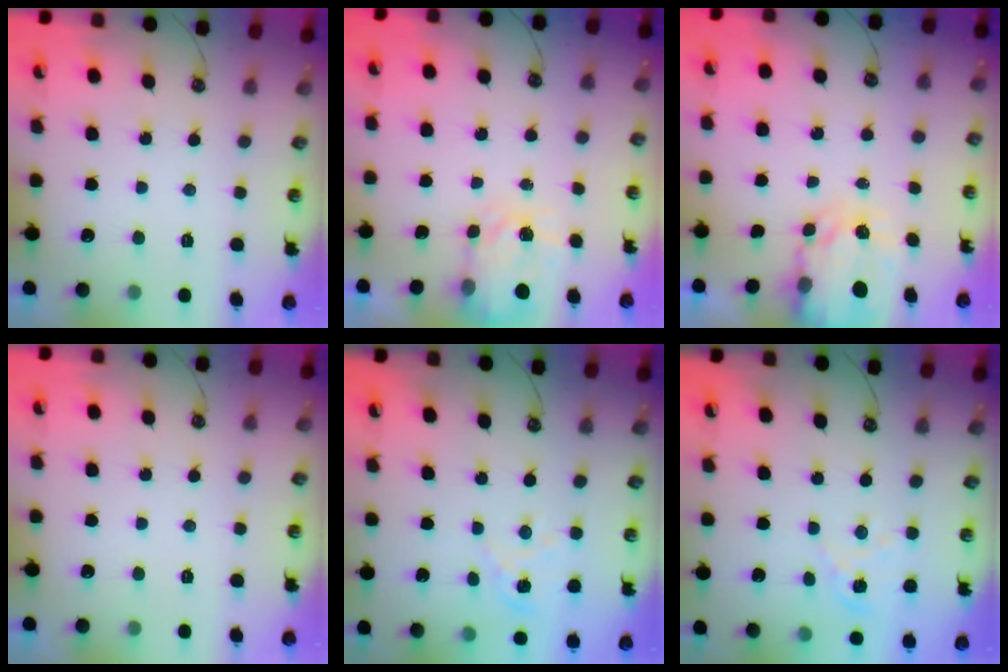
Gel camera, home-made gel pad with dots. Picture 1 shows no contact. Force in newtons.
{"total": 3.9, "press": 3.8, "slide": 0.6}
{"total": 4.0, "press": 4.0, "slide": 0.3}
{"total": 0.0}
{"total": 2.6, "press": 2.6, "slide": 0.4}
{"total": 2.6, "press": 2.6, "slide": 0.4}